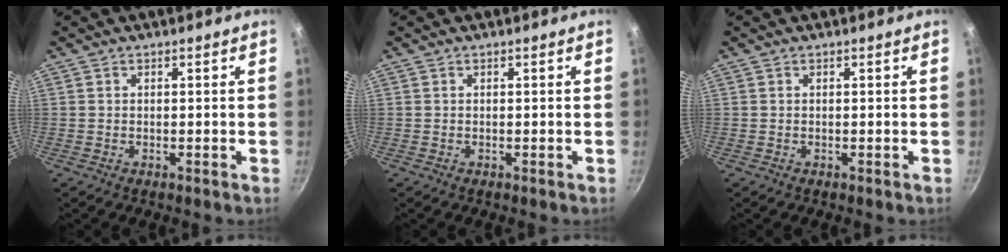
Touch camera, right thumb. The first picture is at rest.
{"total": 0.0}
{"total": 0.0}